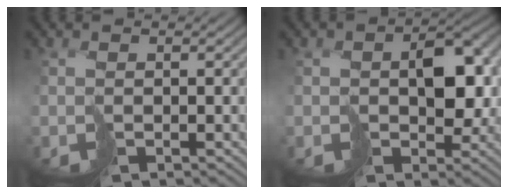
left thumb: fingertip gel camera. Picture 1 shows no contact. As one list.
[{"total": 6.8, "force": [0.4, 4.8, 4.7], "torque": [-0.062, -0.002, 0.018]}]